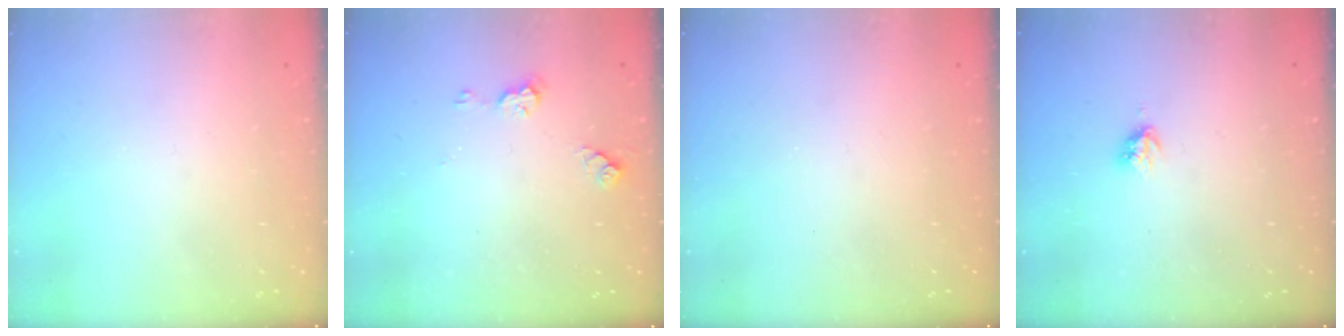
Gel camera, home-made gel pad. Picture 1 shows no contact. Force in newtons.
{"total": 5.1, "press": 5.0, "slide": 0.6}
{"total": 0.0}
{"total": 3.0, "press": 3.0, "slide": 0.3}